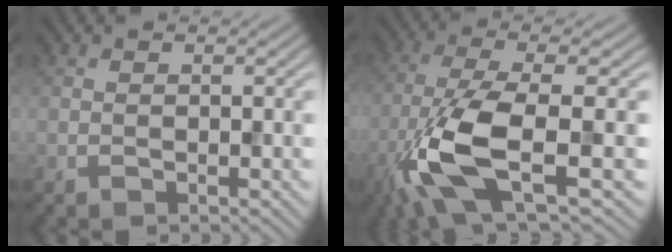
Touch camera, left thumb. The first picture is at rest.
{"total": 10.9, "force": [-3.6, 3.3, 9.7], "torque": [-0.208, -0.011, -0.079]}